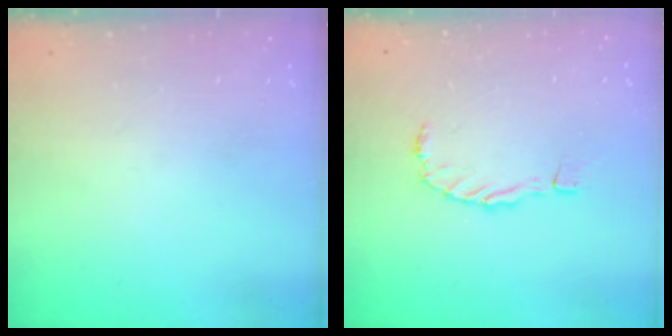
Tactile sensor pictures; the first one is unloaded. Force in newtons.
{"total": 0.0}